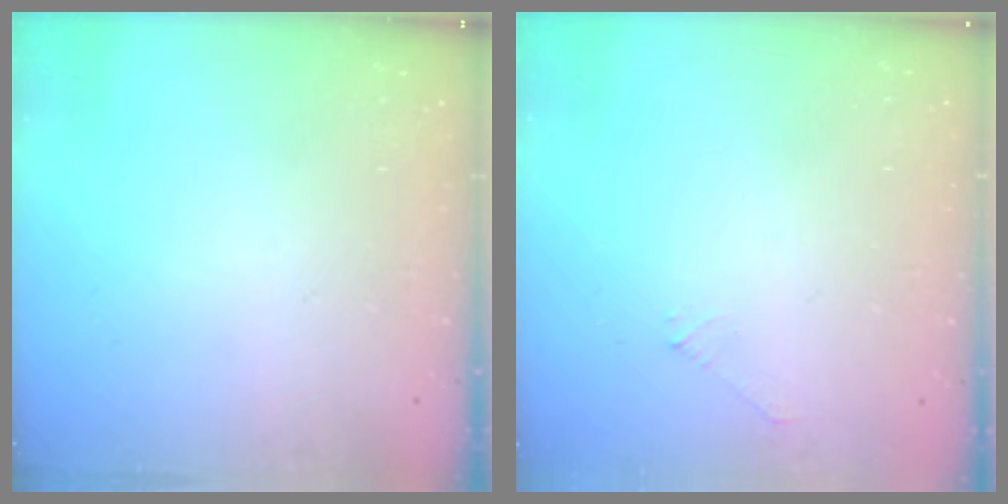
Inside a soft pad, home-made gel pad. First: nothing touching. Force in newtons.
{"total": 0.0}